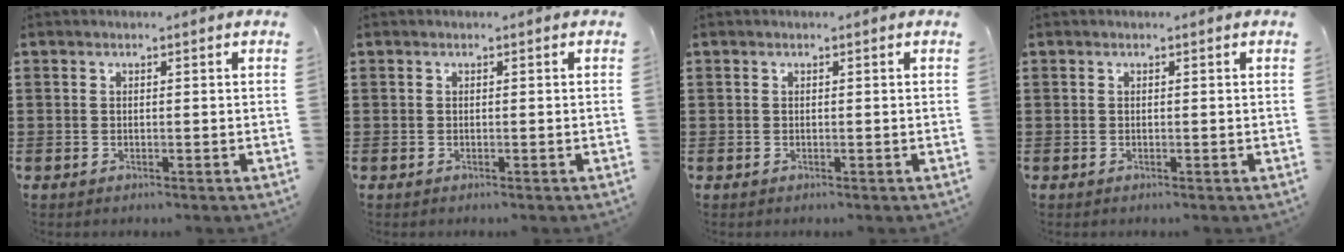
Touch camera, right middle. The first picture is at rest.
{"total": 0.0}
{"total": 0.0}
{"total": 0.0}